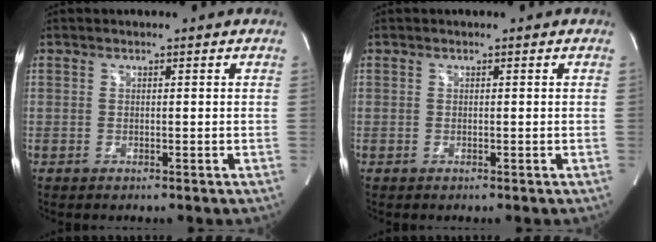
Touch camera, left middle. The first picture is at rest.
{"total": 0.0}